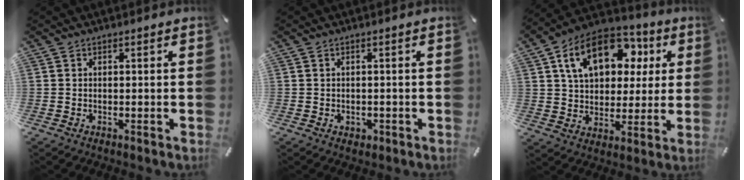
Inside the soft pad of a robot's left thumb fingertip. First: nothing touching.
{"total": 1.2, "force": [-0.3, 1.1, 0.3], "torque": [-0.007, 0.004, -0.009]}
{"total": 17.4, "force": [7.0, 12.0, 10.4], "torque": [-0.174, -0.005, 0.128]}